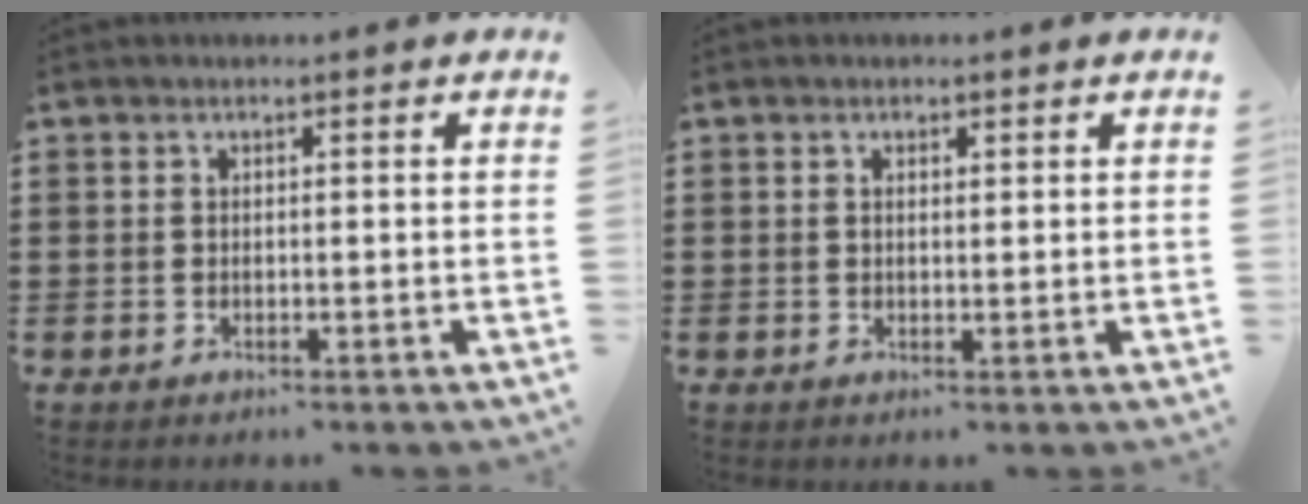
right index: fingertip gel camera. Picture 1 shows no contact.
{"total": 0.7, "force": [0.5, 0.4, 0.4], "torque": [-0.007, 0.005, 0.010]}